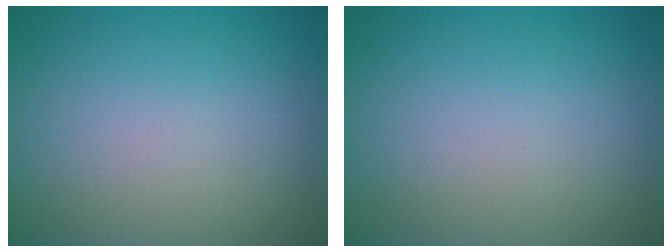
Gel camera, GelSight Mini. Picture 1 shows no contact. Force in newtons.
{"total": 0.0}